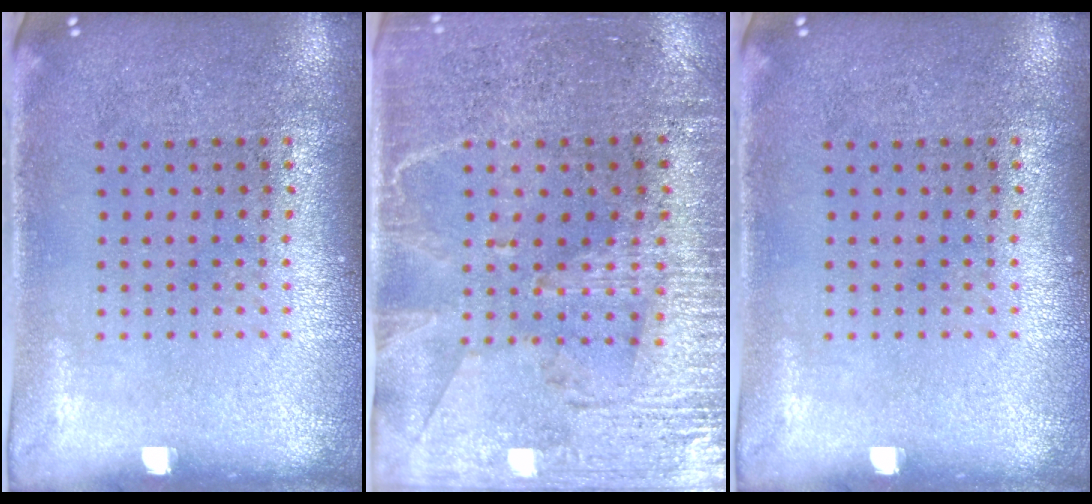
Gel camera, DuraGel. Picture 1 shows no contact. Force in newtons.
{"total": 3.3, "press": 3.0, "slide": 1.5}
{"total": 0.0}